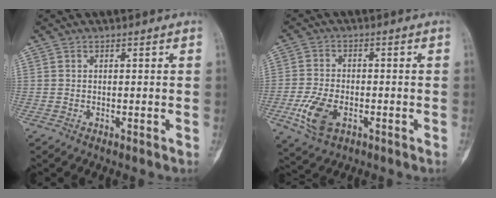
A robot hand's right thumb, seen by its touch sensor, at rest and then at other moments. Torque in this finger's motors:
{"motor_torque": [0.00, 0.00, 0.08, -0.07, 0.01]}